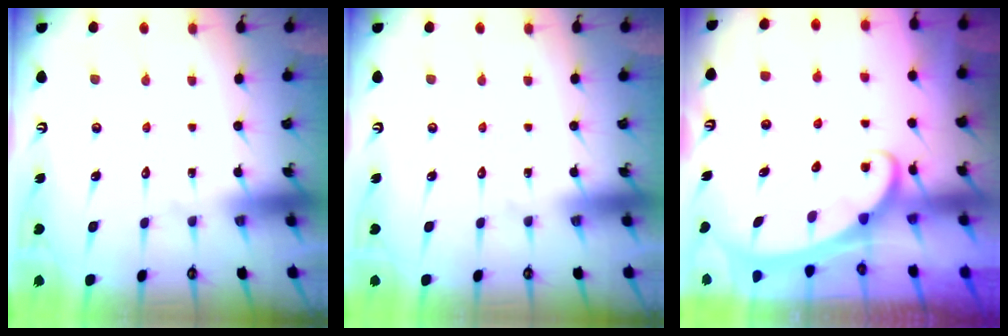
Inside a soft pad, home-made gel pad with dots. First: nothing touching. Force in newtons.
{"total": 0.0}
{"total": 2.1, "press": 2.1, "slide": 0.3}